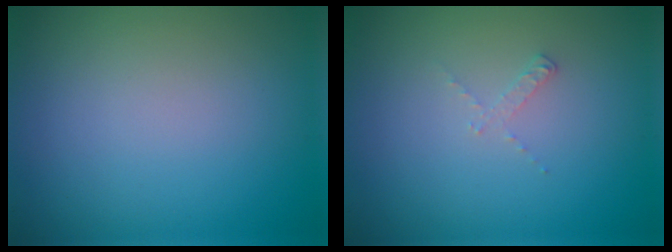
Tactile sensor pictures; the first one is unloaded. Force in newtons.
{"total": 0.8, "press": 0.8, "slide": 0.1}